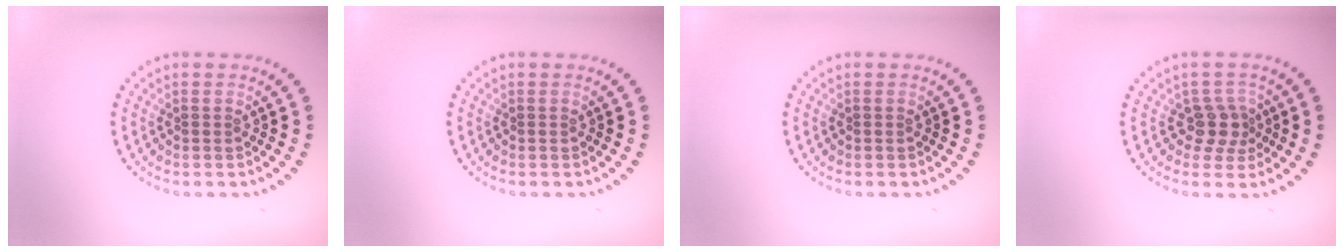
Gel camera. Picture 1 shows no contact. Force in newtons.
{"total": 0.0}
{"total": 0.0}
{"total": 2.4, "press": 1.9, "slide": 1.5}